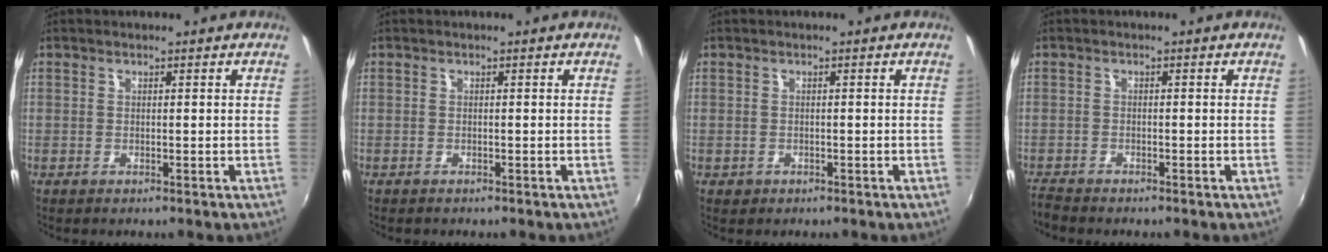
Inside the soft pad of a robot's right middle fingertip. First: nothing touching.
{"total": 0.6, "force": [-0.5, 0.3, 0.0], "torque": [-0.001, -0.002, -0.009]}
{"total": 1.2, "force": [-0.6, 1.0, 0.4], "torque": [-0.009, -0.001, -0.005]}
{"total": 2.8, "force": [-2.8, 0.3, 0.6], "torque": [-0.022, -0.014, -0.057]}